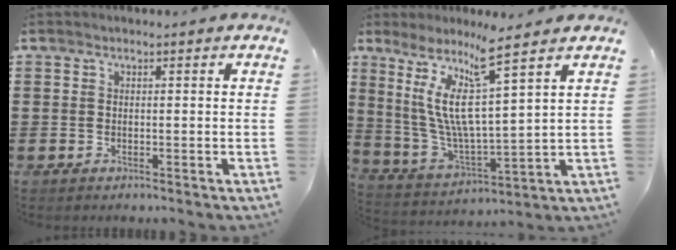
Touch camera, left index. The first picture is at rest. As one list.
[{"total": 10.1, "force": [5.9, 0.5, 8.2], "torque": [-0.186, -0.039, 0.092]}]